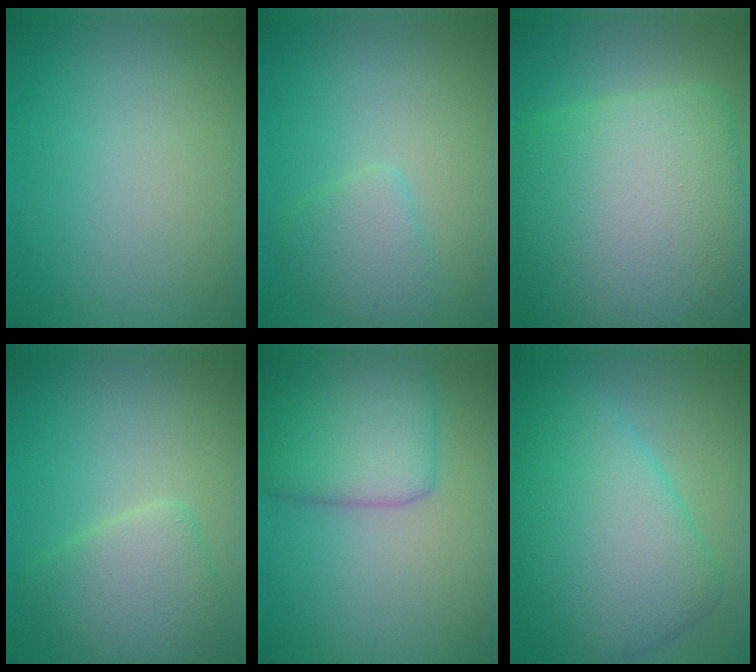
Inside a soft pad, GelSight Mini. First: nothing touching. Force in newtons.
{"total": 2.4, "press": 2.4, "slide": 0.3}
{"total": 15.3, "press": 15.3, "slide": 0.6}
{"total": 4.1, "press": 4.0, "slide": 0.3}
{"total": 5.7, "press": 5.7, "slide": 0.2}
{"total": 9.3, "press": 9.3, "slide": 0.1}